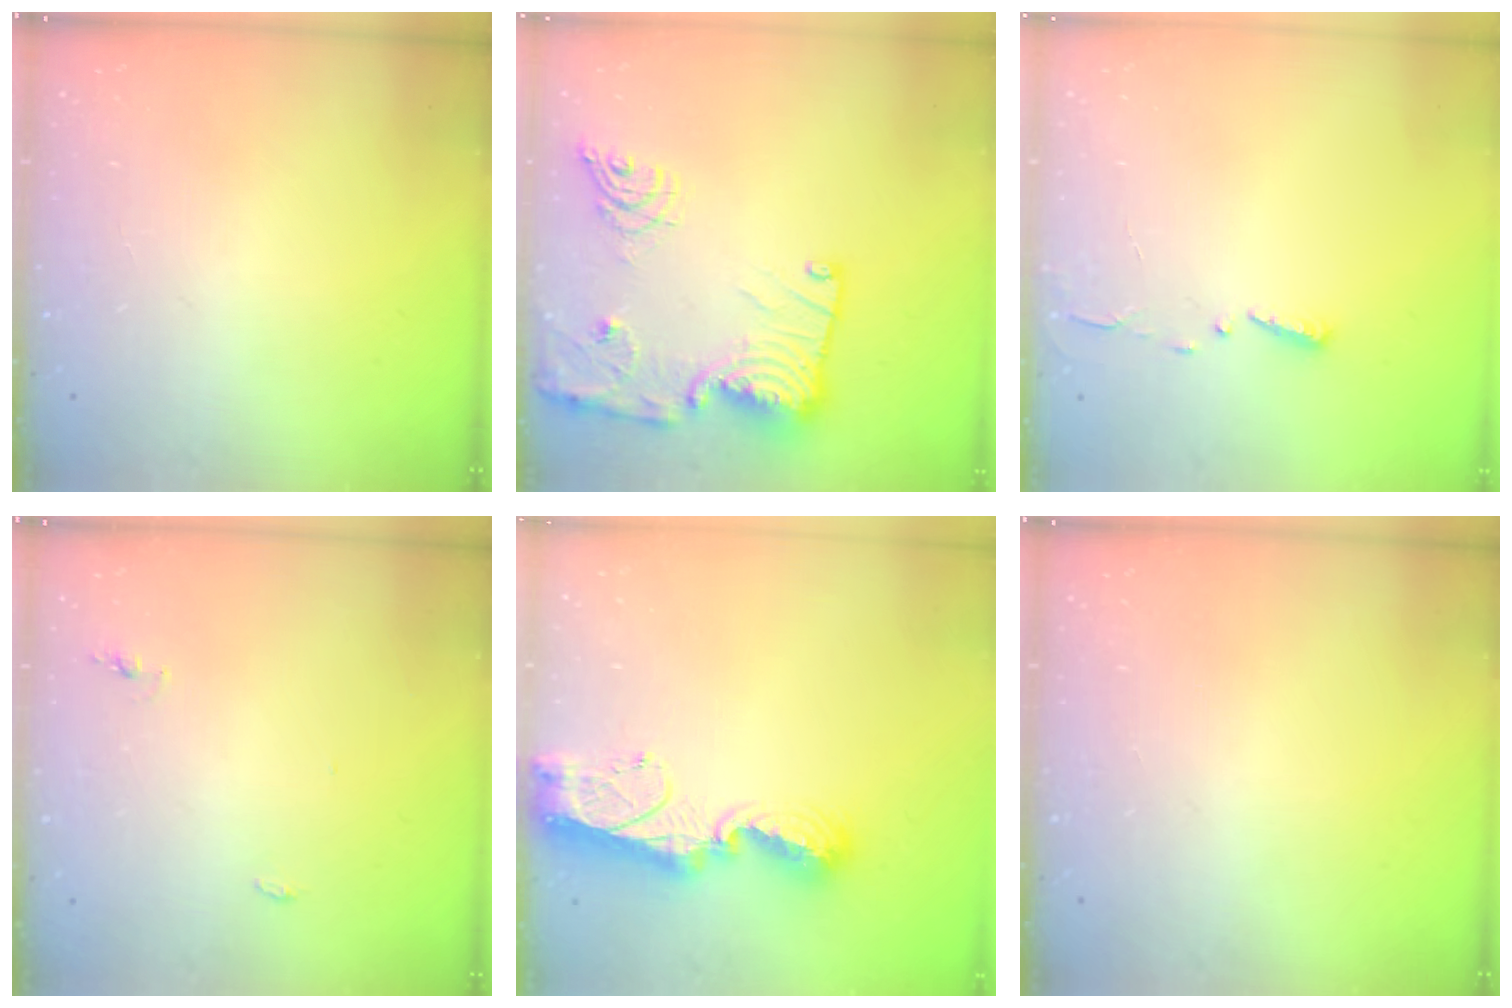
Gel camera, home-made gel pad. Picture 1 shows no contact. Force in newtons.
{"total": 19.2, "press": 19.2, "slide": 1.7}
{"total": 3.0, "press": 2.9, "slide": 0.3}
{"total": 7.7, "press": 4.4, "slide": 6.4}
{"total": 11.3, "press": 11.2, "slide": 1.0}
{"total": 0.0}